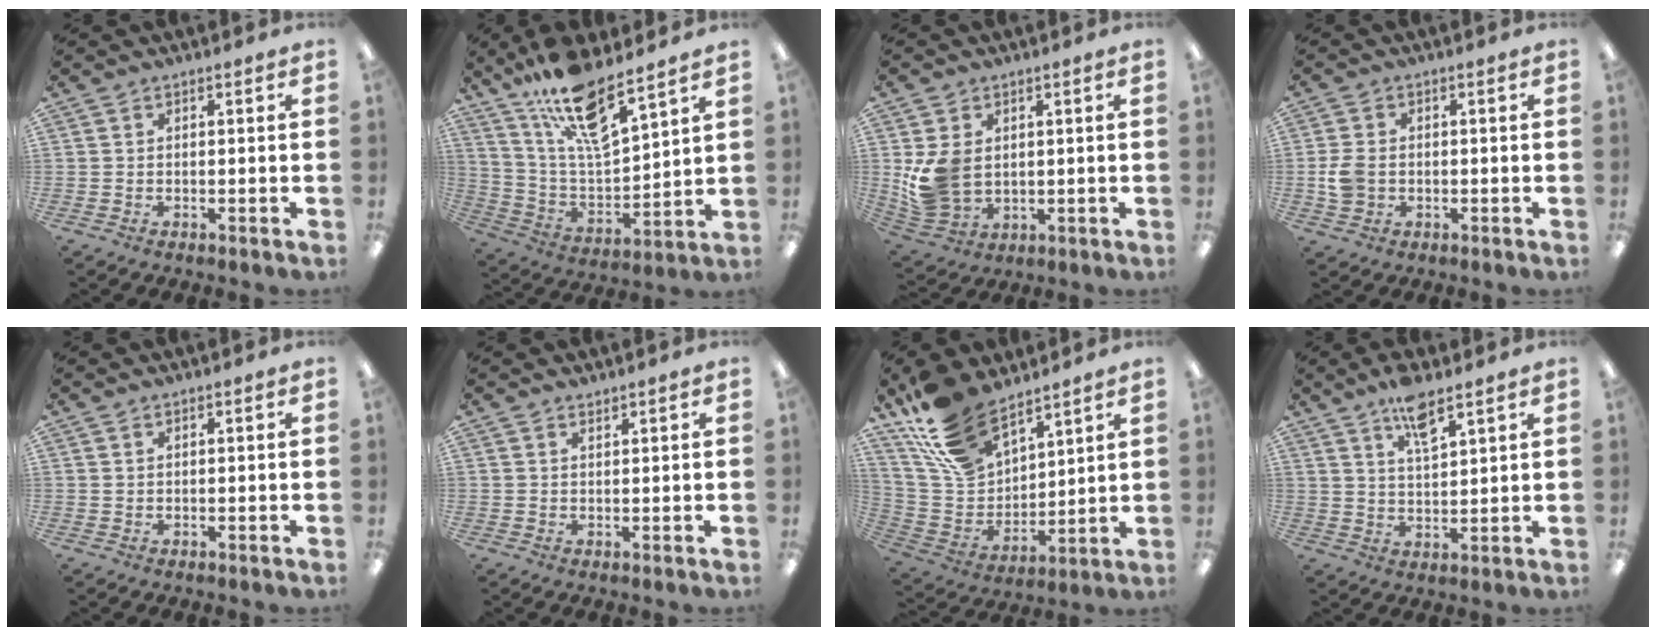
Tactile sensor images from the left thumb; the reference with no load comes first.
{"total": 16.5, "force": [12.0, 4.7, 10.3], "torque": [-0.188, -0.069, 0.207]}
{"total": 9.7, "force": [1.3, 7.5, 6.1], "torque": [-0.129, 0.006, 0.028]}
{"total": 5.0, "force": [-0.4, 3.9, 3.1], "torque": [-0.068, 0.006, -0.007]}
{"total": 0.6, "force": [0.4, 0.4, 0.2], "torque": [-0.006, 0.002, 0.008]}
{"total": 1.2, "force": [1.2, 0.1, 0.1], "torque": [-0.003, -0.002, 0.023]}
{"total": 17.0, "force": [13.1, 8.4, 6.9], "torque": [-0.161, -0.070, 0.251]}
{"total": 7.4, "force": [5.4, 2.1, 4.5], "torque": [-0.079, -0.025, 0.092]}